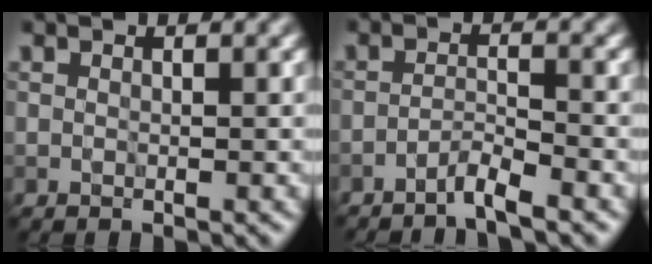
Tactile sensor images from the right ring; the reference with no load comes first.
{"total": 2.1, "force": [-1.9, 0.0, 0.9], "torque": [-0.014, 0.009, -0.044]}